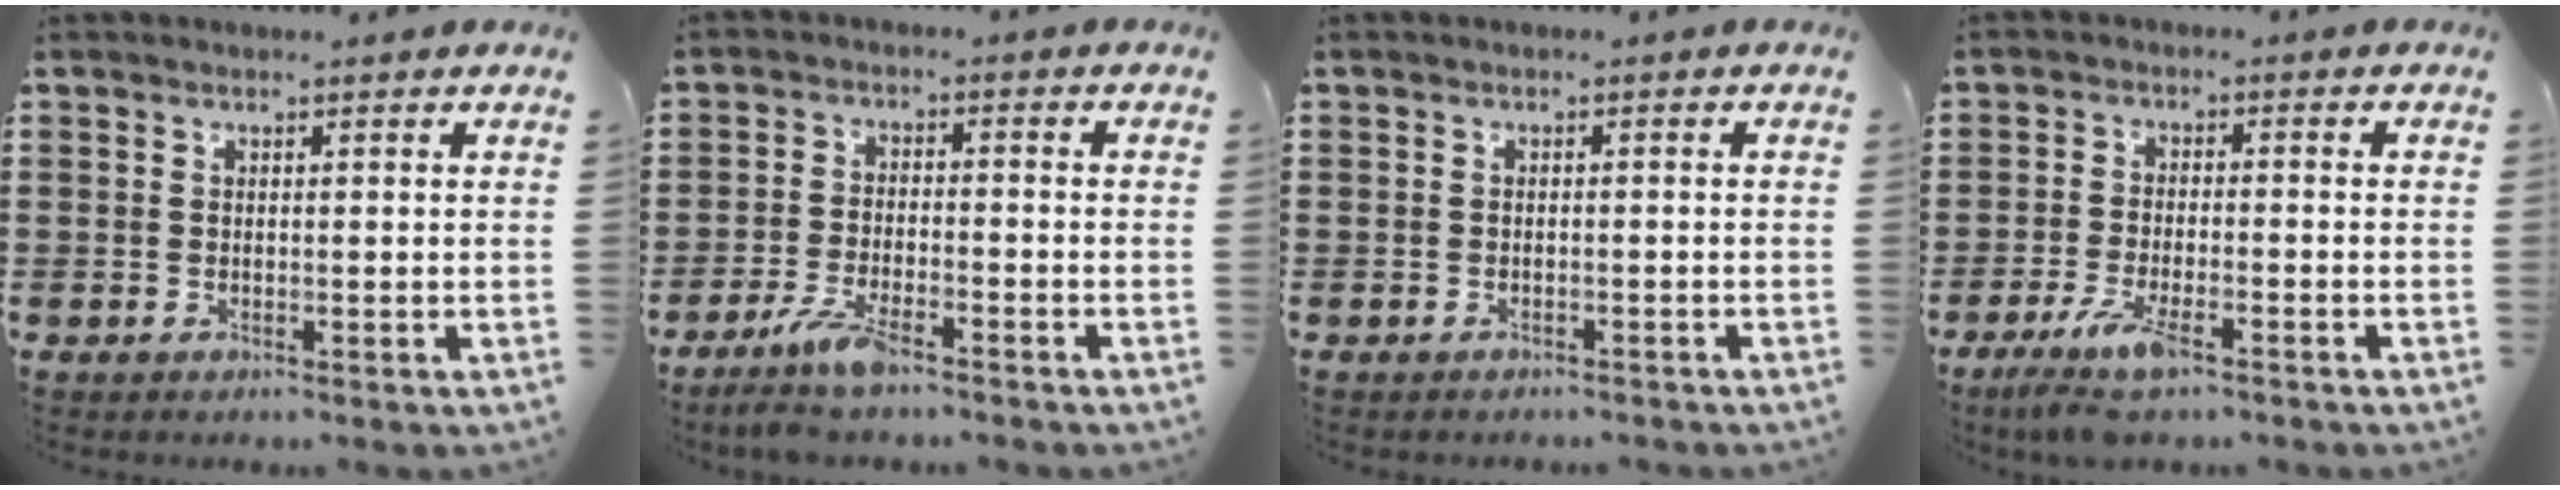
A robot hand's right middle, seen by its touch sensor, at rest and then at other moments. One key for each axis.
{"total": 5.3, "fx": -4.1, "fy": 1.0, "fz": 3.3, "tx": -0.078, "ty": -0.009, "tz": -0.082}
{"total": 0.6, "fx": -0.6, "fy": 0.1, "fz": 0.1, "tx": -0.004, "ty": -0.001, "tz": -0.013}
{"total": 5.9, "fx": -3.9, "fy": 1.1, "fz": 4.3, "tx": -0.093, "ty": -0.015, "tz": -0.073}